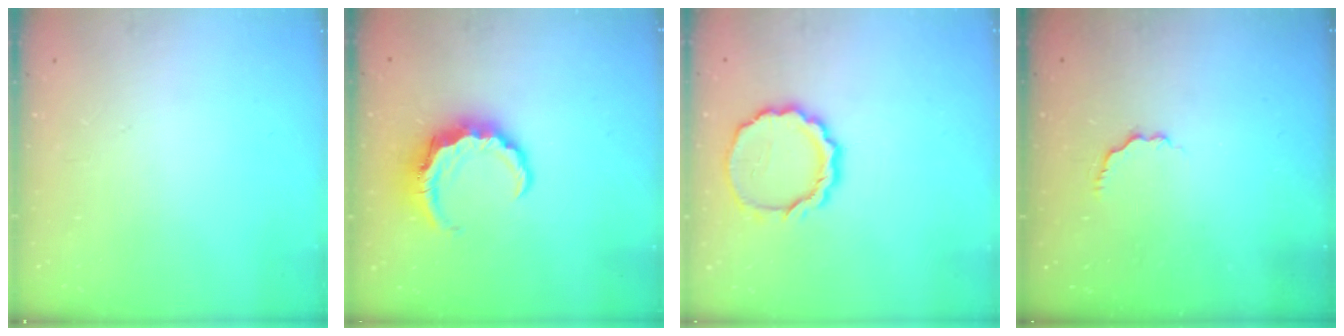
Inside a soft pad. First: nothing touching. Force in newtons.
{"total": 7.7, "press": 7.6, "slide": 1.1}
{"total": 10.9, "press": 10.7, "slide": 2.0}
{"total": 2.8, "press": 2.6, "slide": 0.9}